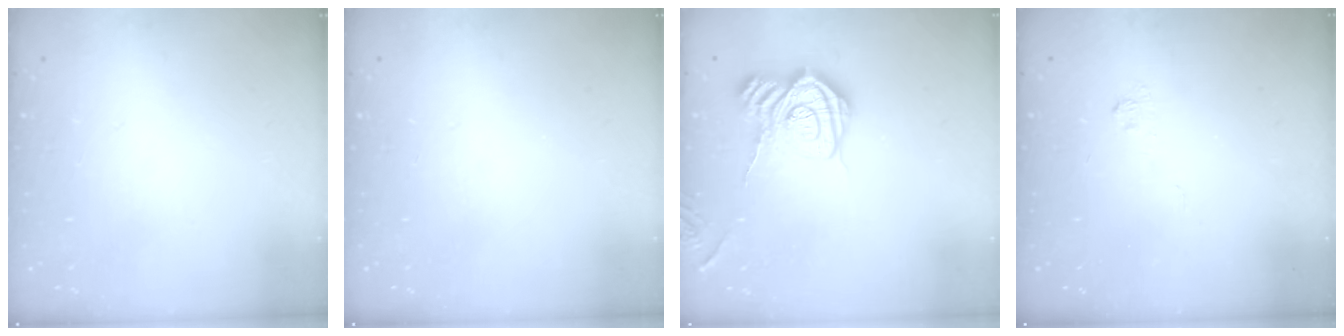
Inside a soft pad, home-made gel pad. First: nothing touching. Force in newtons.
{"total": 0.0}
{"total": 16.9, "press": 16.9, "slide": 0.8}
{"total": 3.4, "press": 3.2, "slide": 1.0}